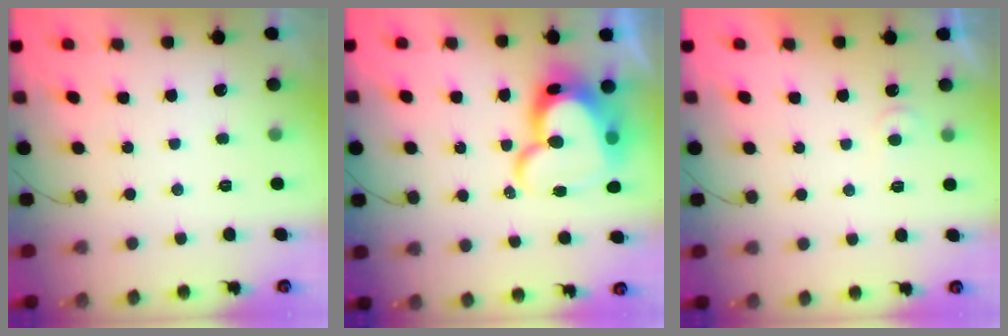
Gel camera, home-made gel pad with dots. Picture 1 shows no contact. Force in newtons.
{"total": 19.5, "press": 19.4, "slide": 1.8}
{"total": 3.4, "press": 3.3, "slide": 0.3}